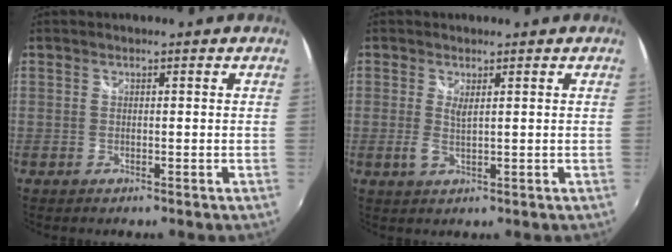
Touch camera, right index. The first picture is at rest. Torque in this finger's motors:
{"motor_torque": [0.38, 0.19, 0.23, 0.05]}